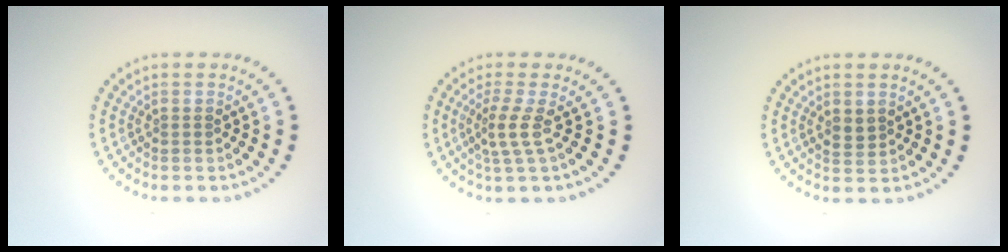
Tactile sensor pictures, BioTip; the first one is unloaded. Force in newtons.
{"total": 2.4, "press": 1.6, "slide": 1.8}
{"total": 1.4, "press": 1.3, "slide": 0.4}